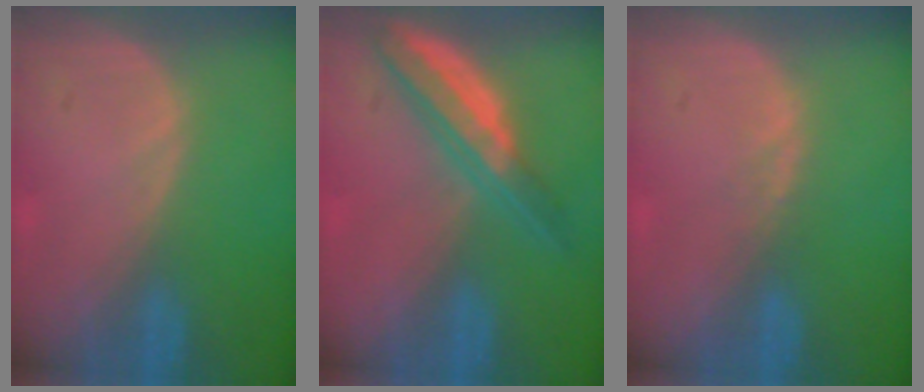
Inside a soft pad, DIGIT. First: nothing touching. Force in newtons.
{"total": 6.3, "press": 5.6, "slide": 2.8}
{"total": 0.8, "press": 0.8, "slide": 0.3}